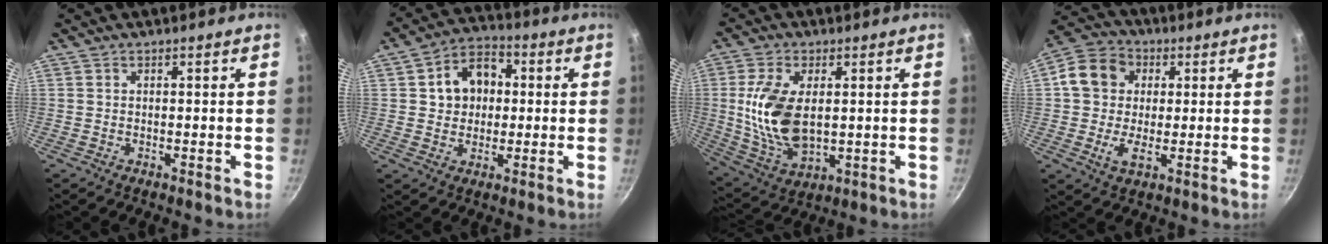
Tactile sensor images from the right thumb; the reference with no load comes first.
{"total": 10.2, "force": [1.5, 8.1, 6.0], "torque": [-0.055, 0.016, 0.014]}
{"total": 14.6, "force": [1.4, 8.3, 12.0], "torque": [-0.224, -0.013, 0.036]}
{"total": 11.3, "force": [1.8, 9.1, 6.5], "torque": [-0.097, 0.011, 0.014]}